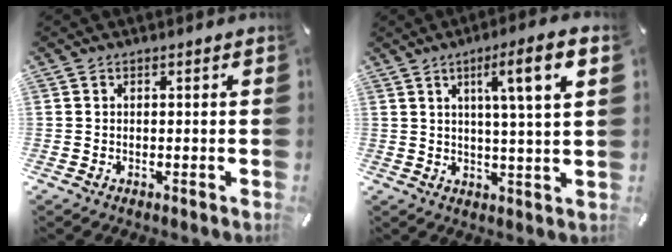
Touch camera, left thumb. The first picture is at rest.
{"total": 10.3, "force": [3.9, 0.5, 9.5], "torque": [-0.157, -0.006, 0.053]}